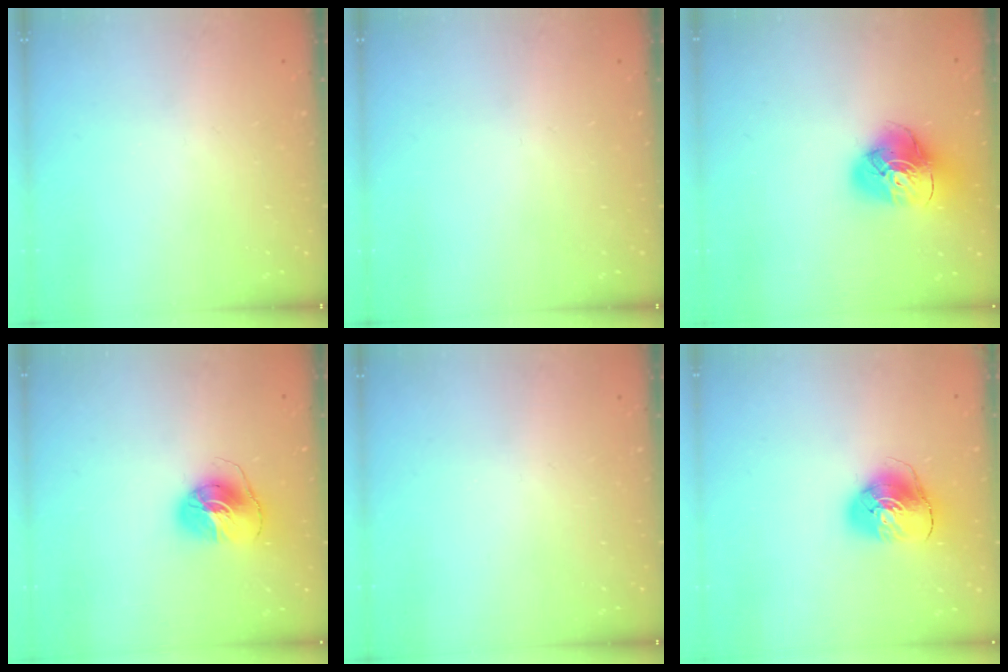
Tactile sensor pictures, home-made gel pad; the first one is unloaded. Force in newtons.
{"total": 0.0}
{"total": 13.8, "press": 13.7, "slide": 1.4}
{"total": 8.6, "press": 8.6, "slide": 0.9}
{"total": 0.0}
{"total": 9.7, "press": 9.6, "slide": 1.4}